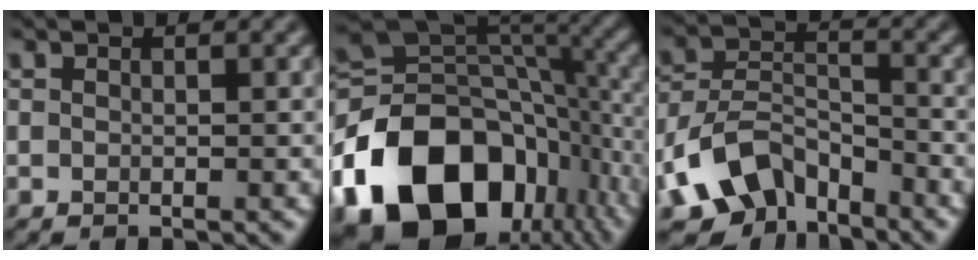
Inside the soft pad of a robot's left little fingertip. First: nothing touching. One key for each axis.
{"total": 18.7, "fx": -8.9, "fy": 12.8, "fz": 10.3, "tx": -0.208, "ty": -0.010, "tz": -0.148}
{"total": 7.5, "fx": -5.1, "fy": 4.3, "fz": 3.5, "tx": -0.057, "ty": -0.004, "tz": -0.105}